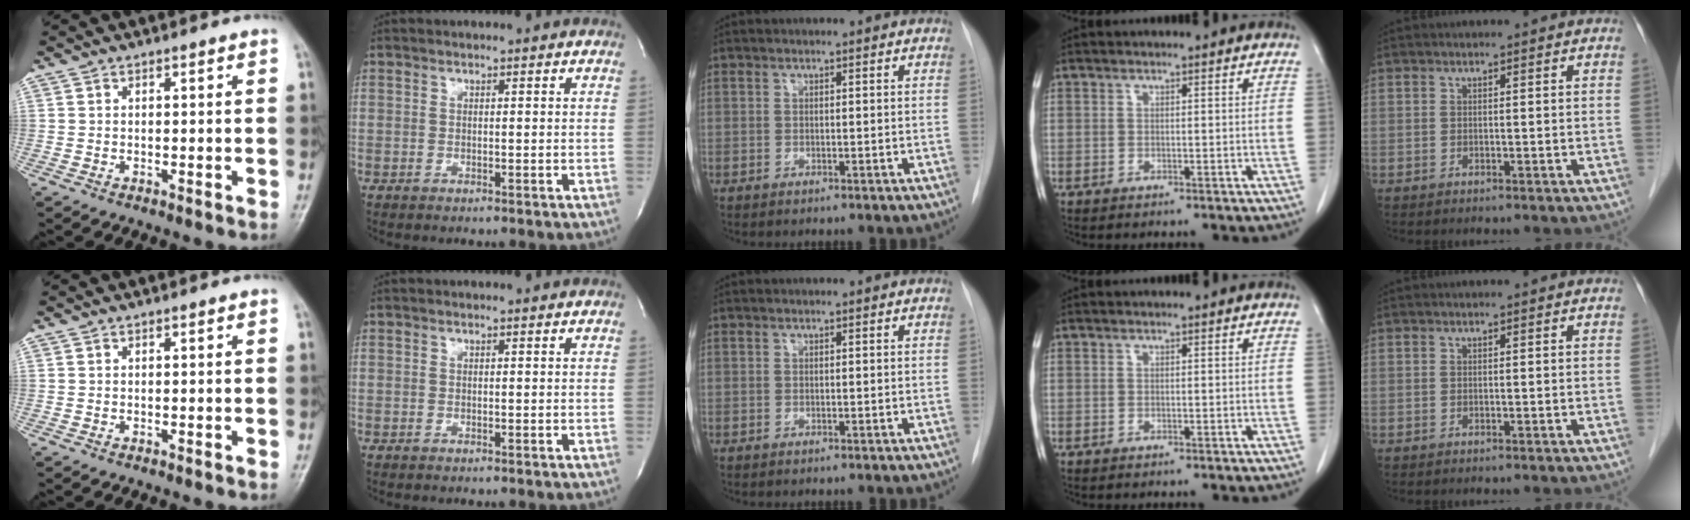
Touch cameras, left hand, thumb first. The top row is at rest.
{}